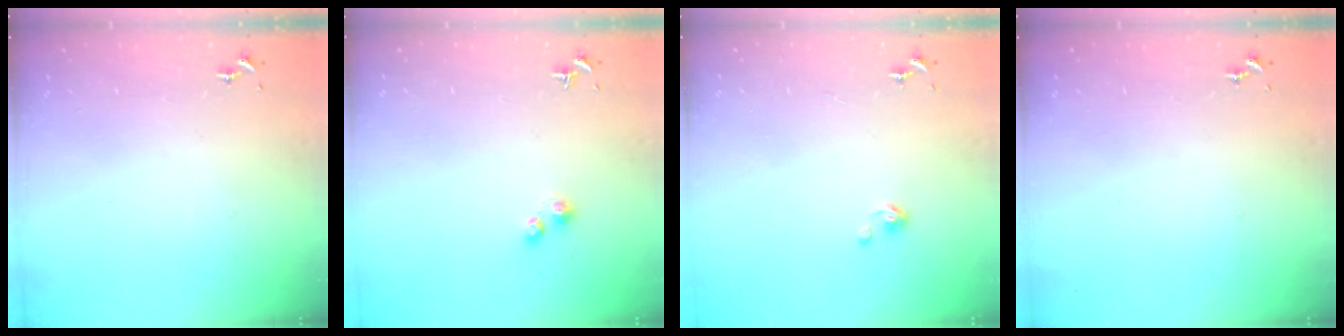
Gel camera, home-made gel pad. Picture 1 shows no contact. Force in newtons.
{"total": 2.4, "press": 2.3, "slide": 0.3}
{"total": 2.7, "press": 2.7, "slide": 0.3}
{"total": 1.3, "press": 1.0, "slide": 0.9}